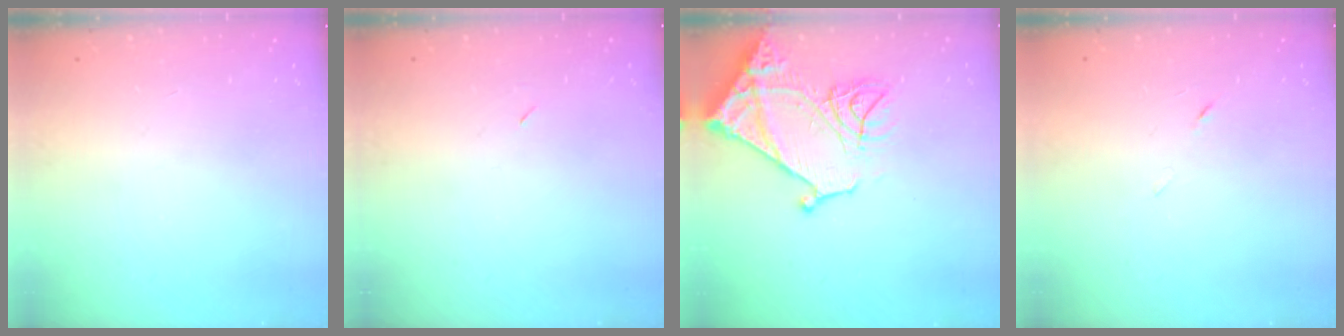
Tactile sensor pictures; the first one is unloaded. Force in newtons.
{"total": 2.3, "press": 2.0, "slide": 1.2}
{"total": 15.8, "press": 15.7, "slide": 1.5}
{"total": 4.5, "press": 4.5, "slide": 0.6}